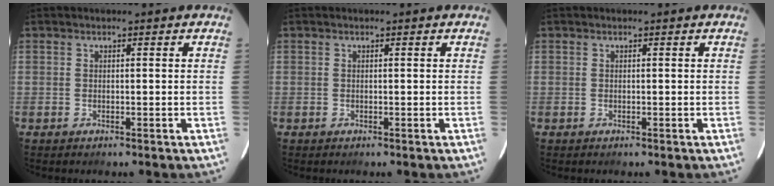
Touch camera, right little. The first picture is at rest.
{"total": 0.0}
{"total": 0.0}